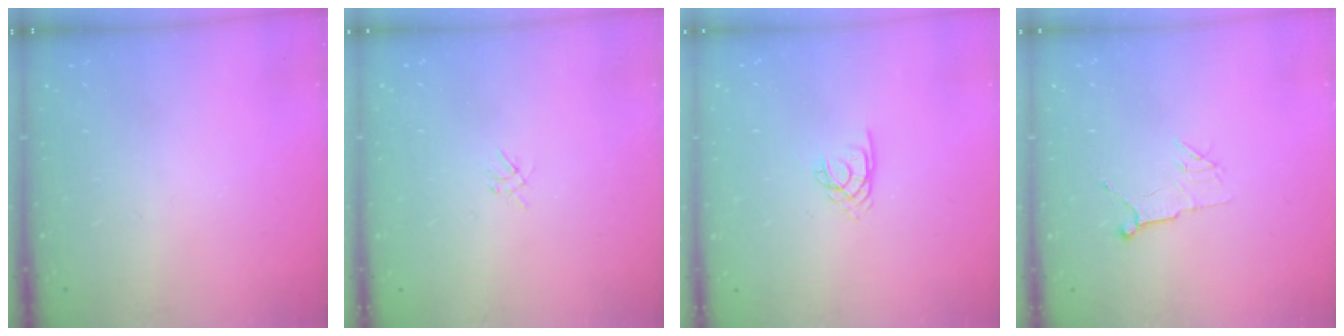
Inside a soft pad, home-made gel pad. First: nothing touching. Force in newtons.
{"total": 2.0, "press": 2.0, "slide": 0.4}
{"total": 1.9, "press": 1.8, "slide": 0.3}
{"total": 5.5, "press": 5.4, "slide": 0.8}